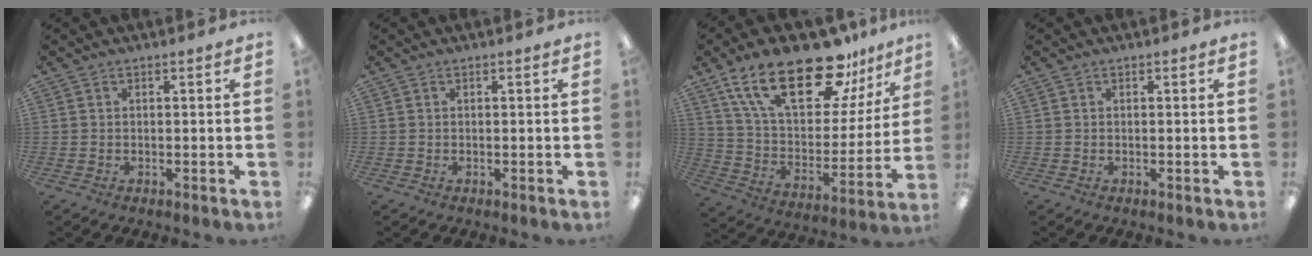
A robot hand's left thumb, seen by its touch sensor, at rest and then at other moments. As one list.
[{"total": 0.0}, {"total": 25.9, "force": [17.2, 10.8, 16.1], "torque": [-0.274, -0.095, 0.297]}, {"total": 0.0}]